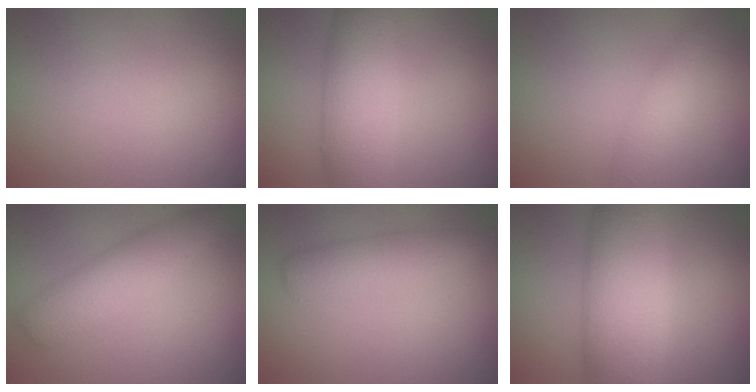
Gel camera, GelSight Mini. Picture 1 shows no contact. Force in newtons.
{"total": 6.3, "press": 6.3, "slide": 0.2}
{"total": 1.7, "press": 1.7, "slide": 0.1}
{"total": 4.0, "press": 4.0, "slide": 0.0}
{"total": 2.9, "press": 2.9, "slide": 0.1}
{"total": 9.3, "press": 9.3, "slide": 0.2}